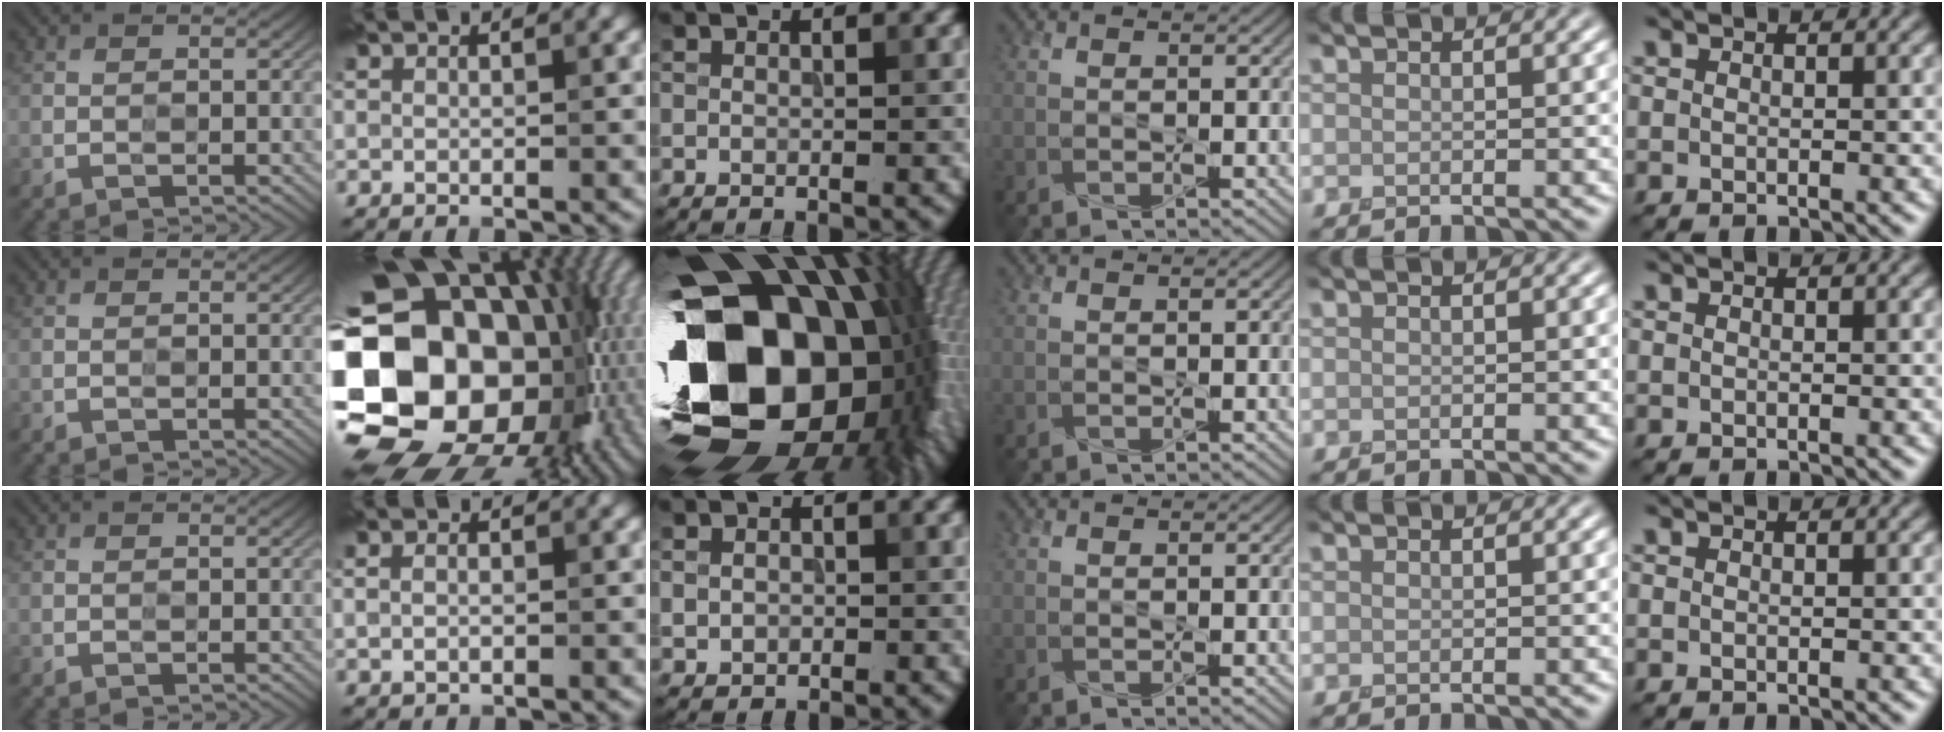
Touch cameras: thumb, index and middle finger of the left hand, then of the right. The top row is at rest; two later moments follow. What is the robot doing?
{"motion": "press", "object": "memory foam"}